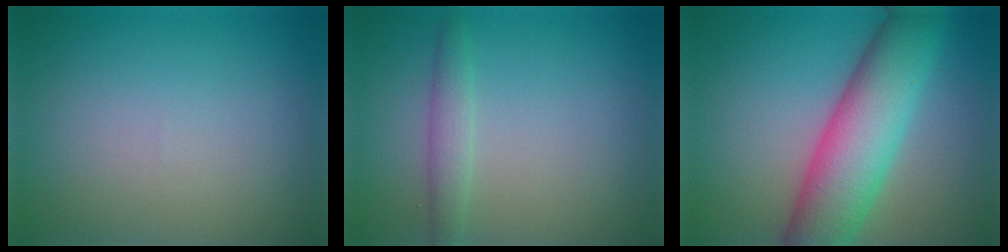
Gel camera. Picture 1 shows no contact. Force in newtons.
{"total": 1.9, "press": 1.9, "slide": 0.0}
{"total": 9.7, "press": 9.7, "slide": 0.3}